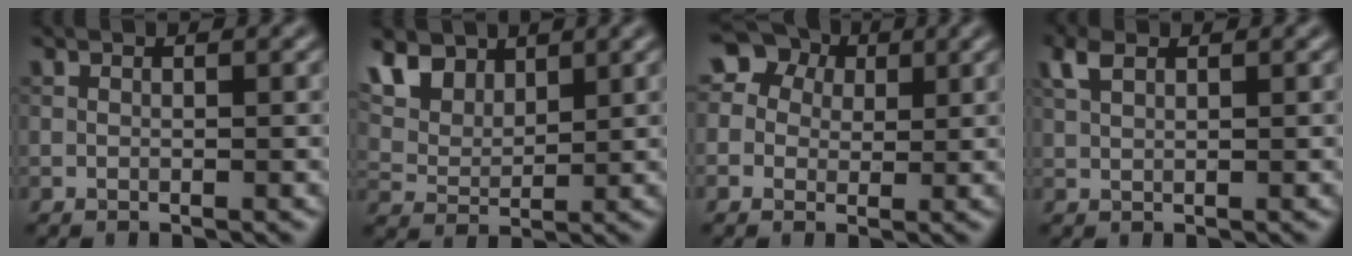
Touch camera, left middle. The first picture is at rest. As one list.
[{"total": 6.3, "force": [4.2, 3.7, 3.0], "torque": [-0.089, 0.002, 0.083]}, {"total": 8.9, "force": [3.7, 7.4, 3.4], "torque": [-0.082, 0.038, 0.036]}, {"total": 2.1, "force": [1.3, 0.9, 1.4], "torque": [-0.037, 0.010, 0.027]}]